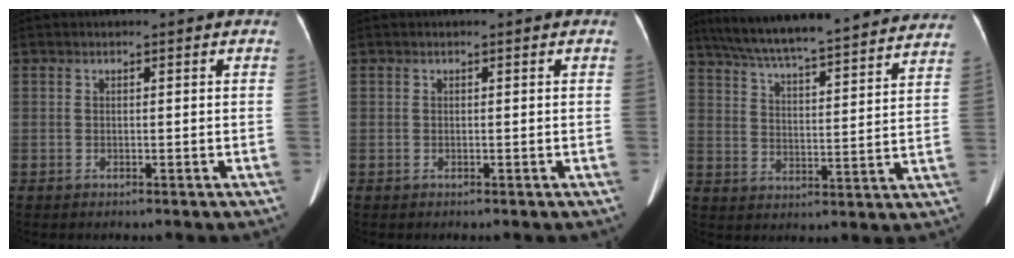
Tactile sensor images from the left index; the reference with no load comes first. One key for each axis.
{"total": 0.0}
{"total": 31.3, "fx": 28.1, "fy": 3.2, "fz": 13.4, "tx": -0.224, "ty": -0.023, "tz": 0.364}